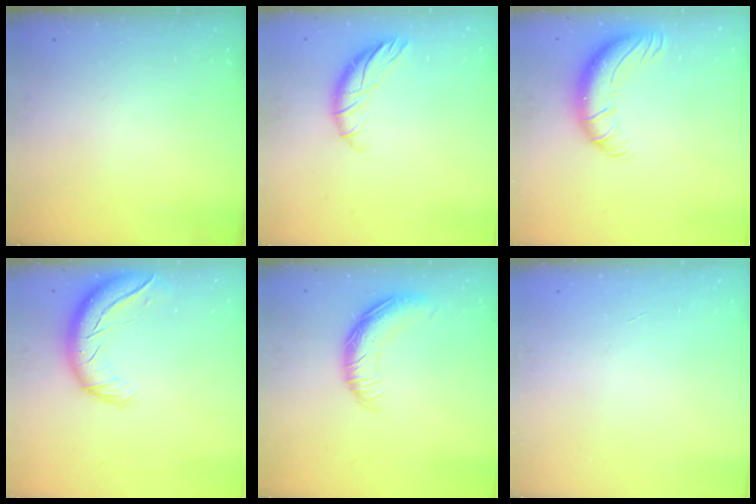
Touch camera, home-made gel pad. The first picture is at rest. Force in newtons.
{"total": 9.0, "press": 9.0, "slide": 1.2}
{"total": 12.6, "press": 12.2, "slide": 3.0}
{"total": 14.0, "press": 13.5, "slide": 3.7}
{"total": 14.7, "press": 14.7, "slide": 0.4}
{"total": 0.0}